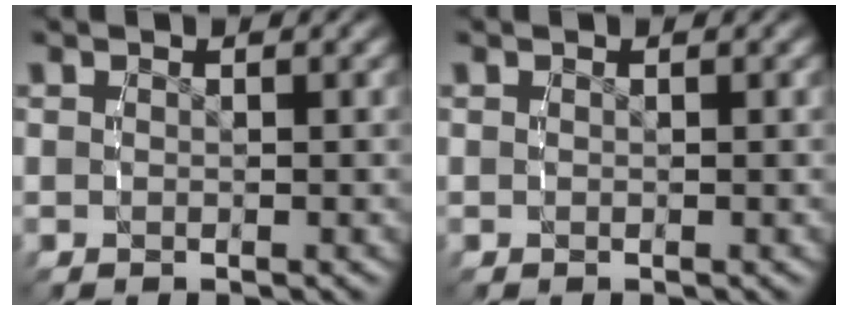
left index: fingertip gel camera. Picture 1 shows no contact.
{"total": 0.0}